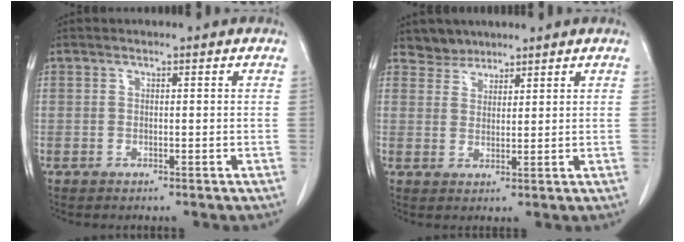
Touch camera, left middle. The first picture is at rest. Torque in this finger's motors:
{"motor_torque": [0.10, -0.15, -0.10, -0.04]}